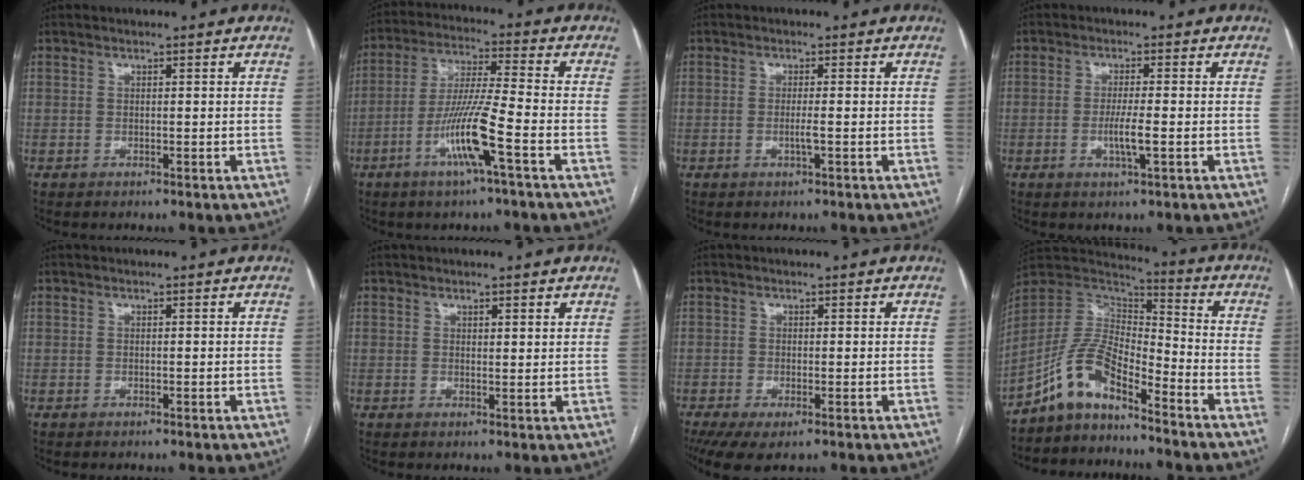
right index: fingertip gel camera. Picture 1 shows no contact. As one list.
[{"total": 10.8, "force": [-4.5, -0.4, 9.8], "torque": [-0.193, -0.006, -0.089]}, {"total": 1.7, "force": [-0.4, -0.2, 1.7], "torque": [-0.033, -0.002, -0.008]}, {"total": 3.6, "force": [-0.9, 0.0, 3.5], "torque": [-0.069, -0.006, -0.016]}, {"total": 0.0}, {"total": 1.8, "force": [1.4, 0.4, 1.0], "torque": [-0.017, -0.002, 0.021]}, {"total": 4.4, "force": [-2.4, 1.5, 3.4], "torque": [-0.059, -0.013, -0.039]}, {"total": 10.0, "force": [-7.4, 3.0, 5.9], "torque": [-0.133, 0.028, -0.146]}]